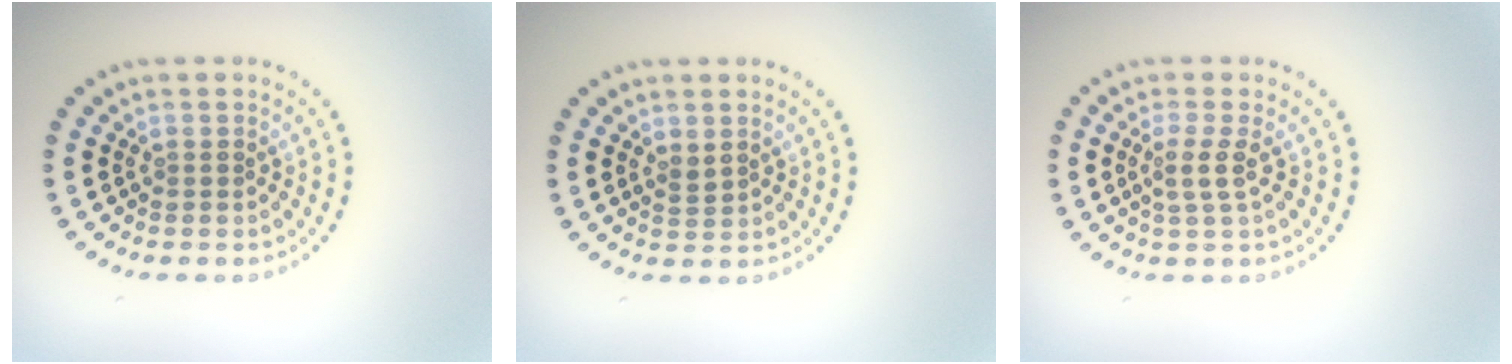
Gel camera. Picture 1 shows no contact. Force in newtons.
{"total": 0.9, "press": 0.7, "slide": 0.5}
{"total": 1.7, "press": 1.4, "slide": 1.0}